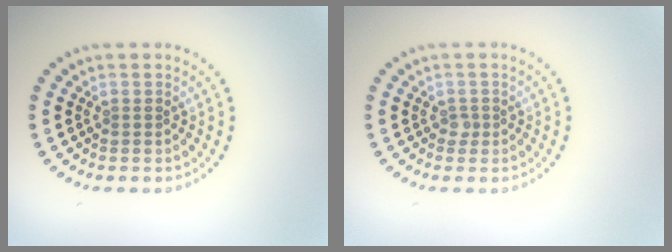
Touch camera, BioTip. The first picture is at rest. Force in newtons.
{"total": 0.8, "press": 0.6, "slide": 0.5}